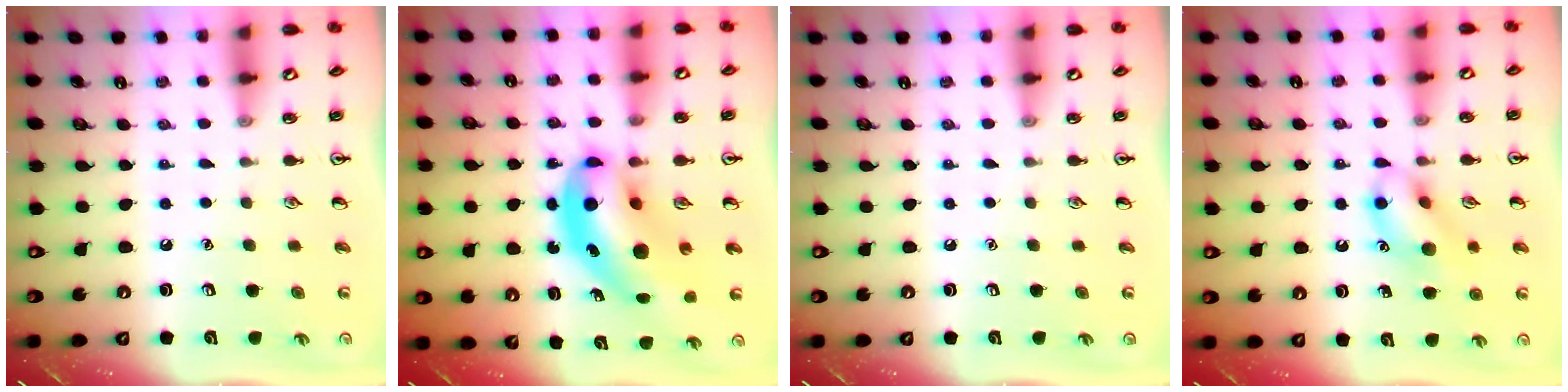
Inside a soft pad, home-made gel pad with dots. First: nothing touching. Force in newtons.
{"total": 14.7, "press": 14.0, "slide": 4.5}
{"total": 0.0}
{"total": 12.0, "press": 11.9, "slide": 1.4}